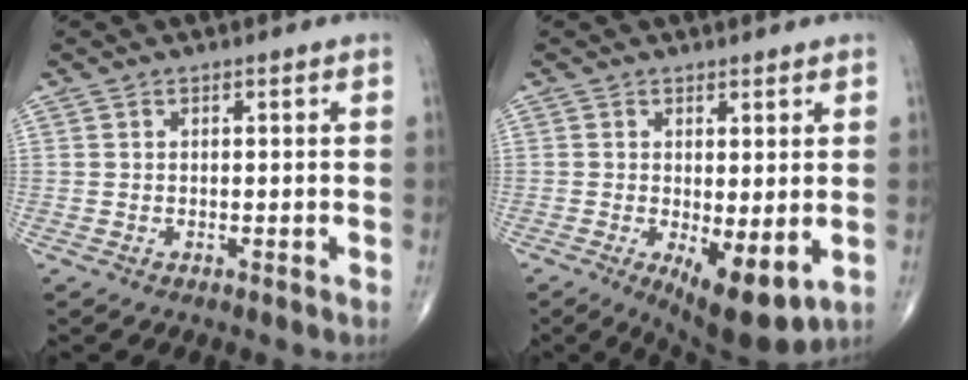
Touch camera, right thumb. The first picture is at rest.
{"total": 9.2, "force": [-1.8, 3.4, 8.4], "torque": [-0.121, -0.024, -0.018]}